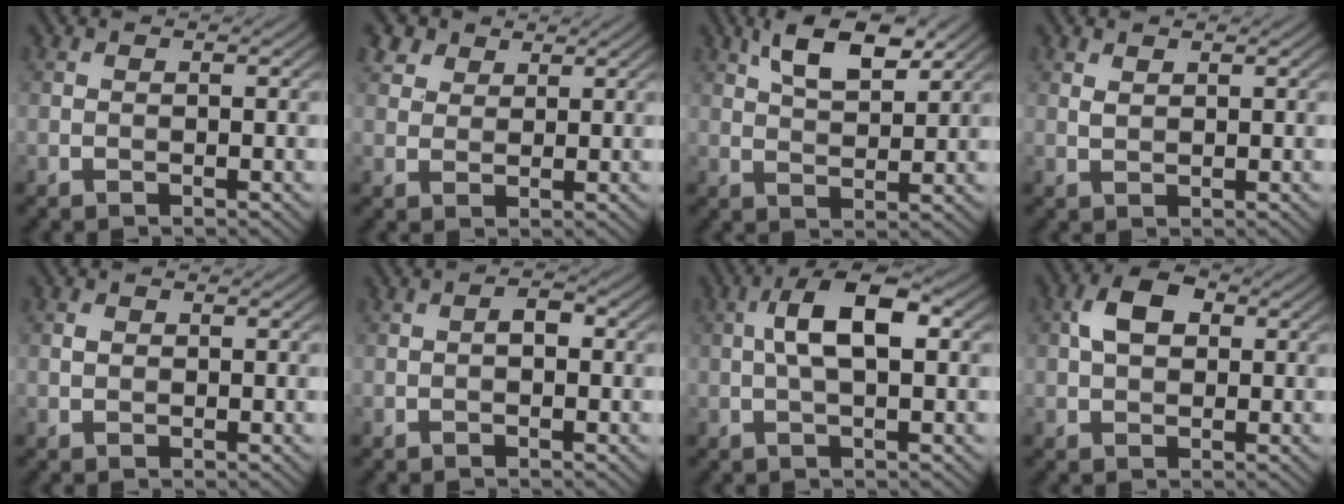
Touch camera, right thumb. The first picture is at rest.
{"total": 4.3, "force": [2.9, 2.7, 1.7], "torque": [-0.050, -0.004, 0.070]}
{"total": 7.2, "force": [4.0, 2.9, 5.3], "torque": [-0.105, 0.008, 0.078]}
{"total": 1.1, "force": [0.8, 0.5, 0.5], "torque": [-0.018, -0.001, 0.019]}
{"total": 0.9, "force": [0.0, 0.7, 0.5], "torque": [-0.015, 0.002, 0.000]}
{"total": 1.5, "force": [-0.3, 0.8, 1.2], "torque": [-0.021, 0.007, -0.008]}
{"total": 6.8, "force": [0.8, 2.5, 6.2], "torque": [-0.120, 0.017, 0.008]}
{"total": 4.6, "force": [0.9, 3.0, 3.4], "torque": [-0.068, 0.011, 0.009]}